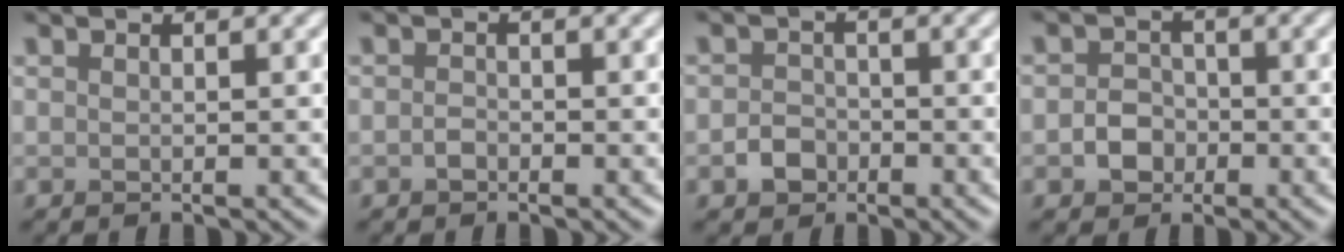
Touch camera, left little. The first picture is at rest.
{"total": 0.7, "force": [-0.4, 0.5, 0.4], "torque": [-0.009, -0.001, -0.009]}
{"total": 2.1, "force": [-1.0, 1.7, 0.8], "torque": [-0.009, 0.001, -0.023]}
{"total": 2.4, "force": [-0.9, 2.0, 1.0], "torque": [-0.011, 0.002, -0.021]}